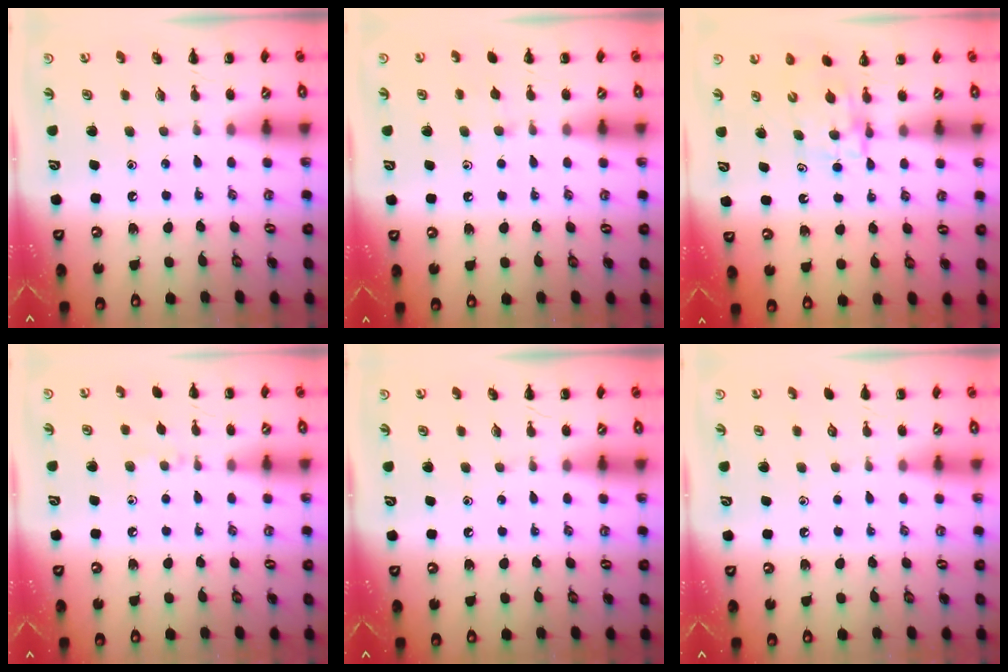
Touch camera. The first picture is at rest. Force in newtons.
{"total": 5.5, "press": 5.1, "slide": 2.0}
{"total": 5.2, "press": 5.2, "slide": 0.4}
{"total": 4.6, "press": 4.3, "slide": 1.6}
{"total": 0.0}
{"total": 0.0}